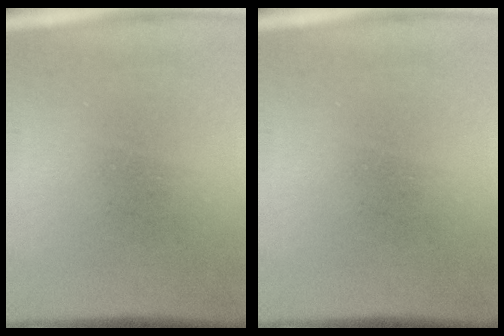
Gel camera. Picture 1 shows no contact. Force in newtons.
{"total": 0.0}